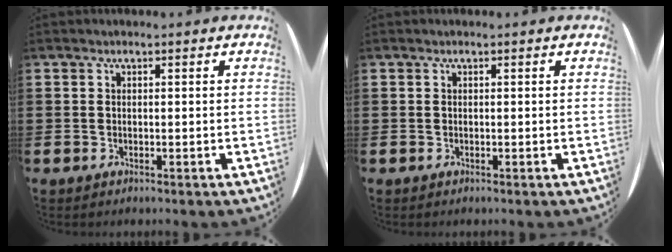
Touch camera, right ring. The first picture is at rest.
{"total": 0.0}